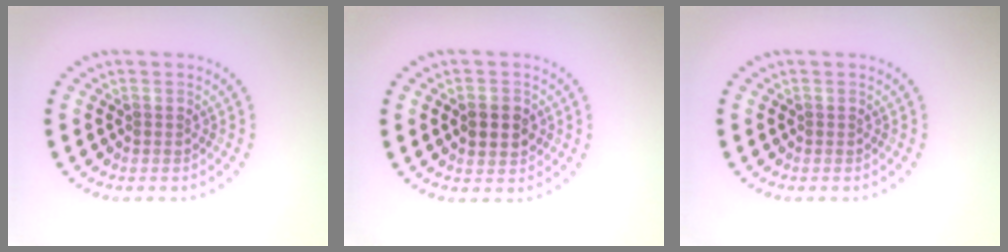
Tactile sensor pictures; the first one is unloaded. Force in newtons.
{"total": 2.5, "press": 2.5, "slide": 0.2}
{"total": 0.0}